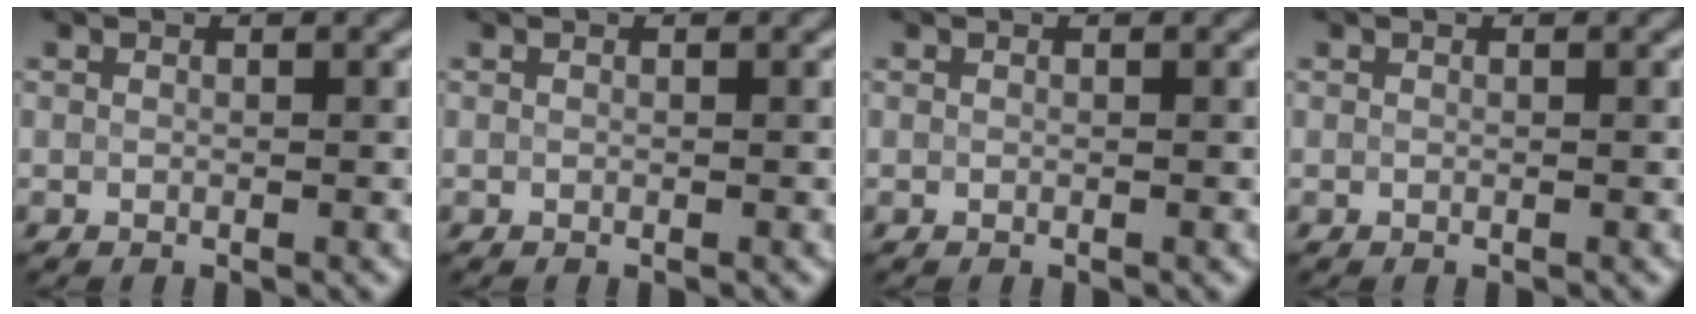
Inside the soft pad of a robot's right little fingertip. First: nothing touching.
{"total": 0.0}
{"total": 0.0}
{"total": 0.0}